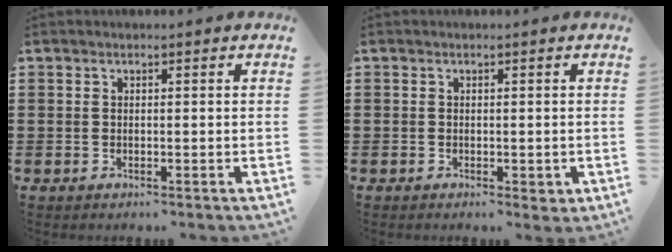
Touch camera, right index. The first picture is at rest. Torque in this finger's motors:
{"motor_torque": [0.05, 0.01, -0.42, -0.08]}